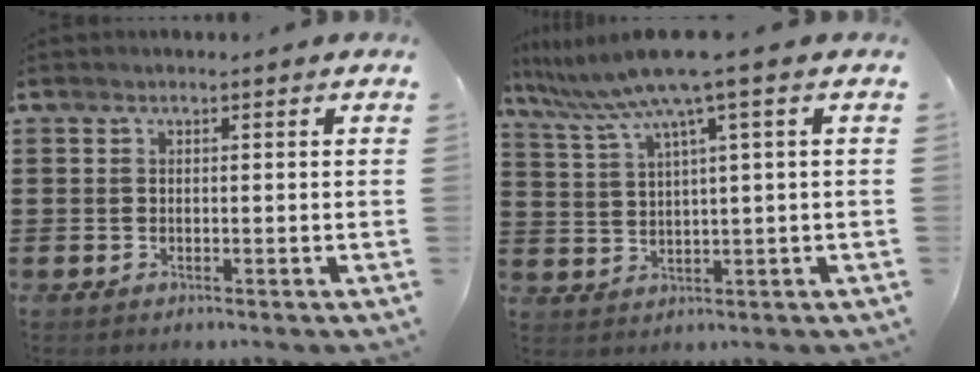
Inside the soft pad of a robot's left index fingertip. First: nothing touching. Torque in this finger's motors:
{"motor_torque": [1.28, -0.86, 0.61, 0.21]}